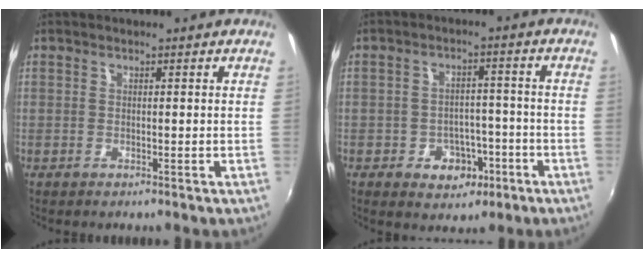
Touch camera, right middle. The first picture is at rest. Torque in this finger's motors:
{"motor_torque": [0.50, -0.41, 0.08, 0.04]}